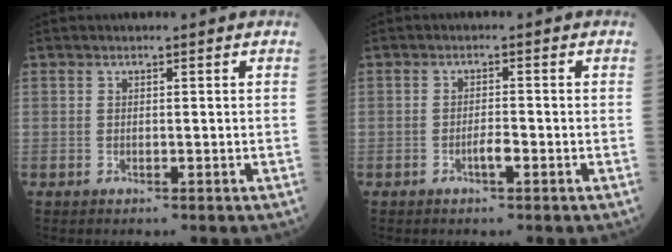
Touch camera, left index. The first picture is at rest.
{"total": 1.7, "force": [-0.9, 0.2, 1.4], "torque": [-0.026, 0.001, -0.016]}